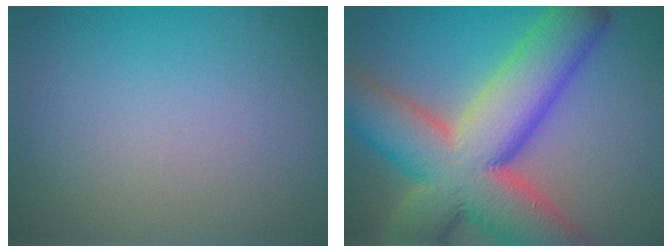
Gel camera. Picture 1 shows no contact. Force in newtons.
{"total": 14.8, "press": 14.8, "slide": 0.9}